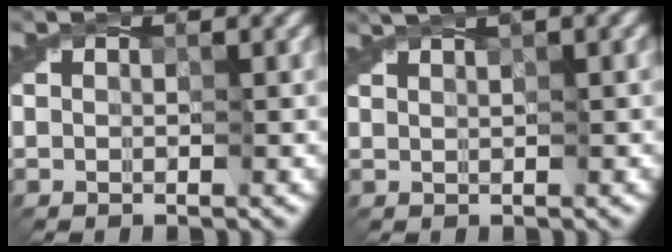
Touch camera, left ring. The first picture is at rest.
{"total": 3.1, "force": [1.8, 0.4, 2.4], "torque": [-0.038, 0.009, 0.024]}